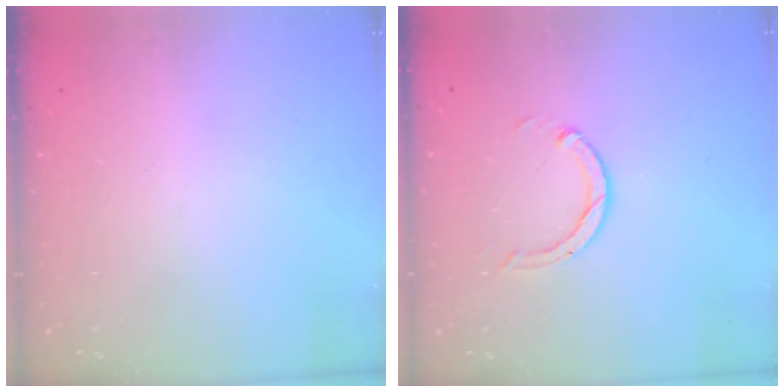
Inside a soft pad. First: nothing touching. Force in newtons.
{"total": 3.0, "press": 3.0, "slide": 0.3}